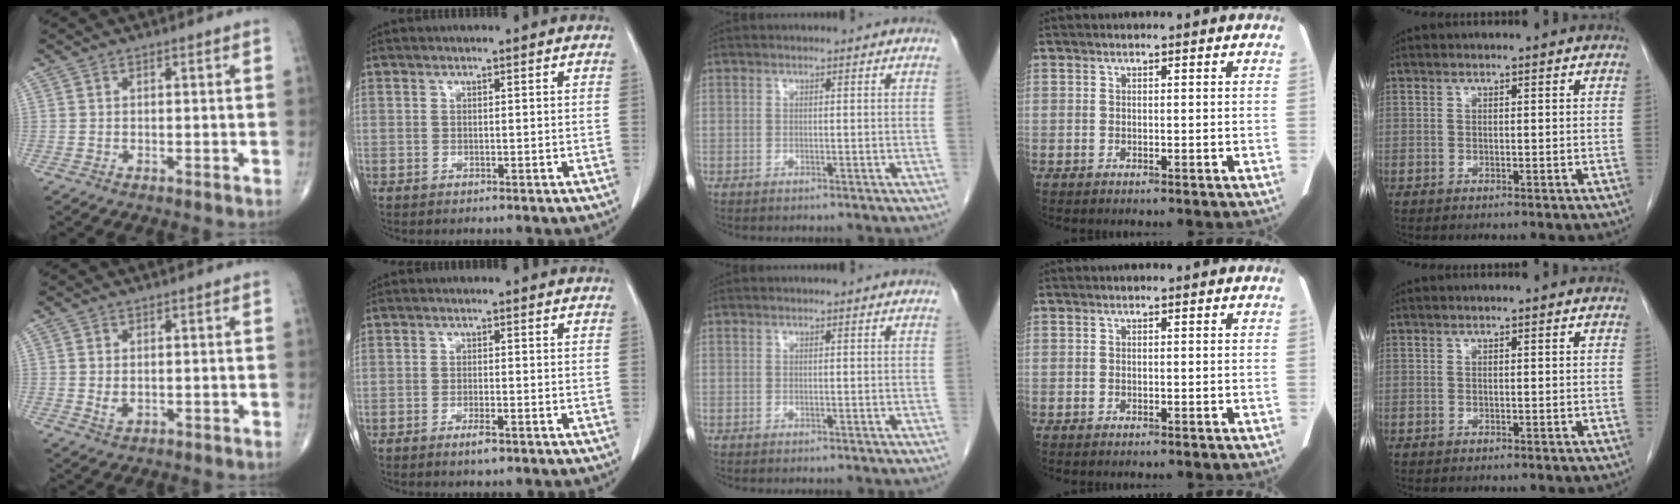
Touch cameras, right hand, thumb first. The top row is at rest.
{"thumb": {"total": 2.1, "force": [0.1, 1.4, 1.6], "torque": [-0.029, -0.007, 0.007]}, "index": {"total": 2.3, "force": [-1.5, 0.4, 1.8], "torque": [-0.032, -0.003, -0.023]}}